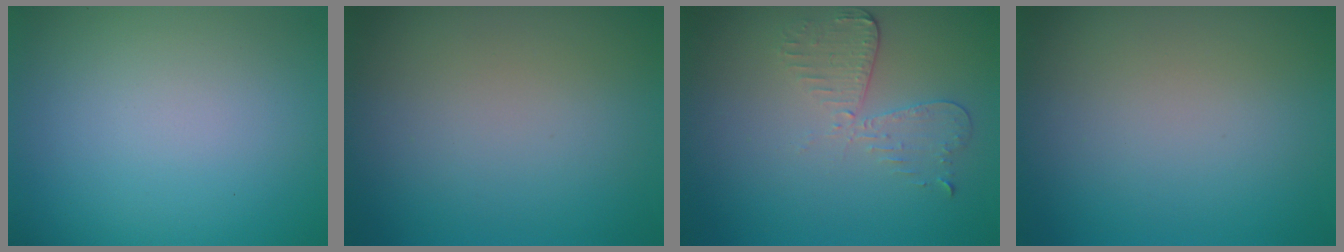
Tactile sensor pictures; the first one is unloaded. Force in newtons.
{"total": 0.0}
{"total": 2.9, "press": 2.6, "slide": 1.4}
{"total": 0.0}